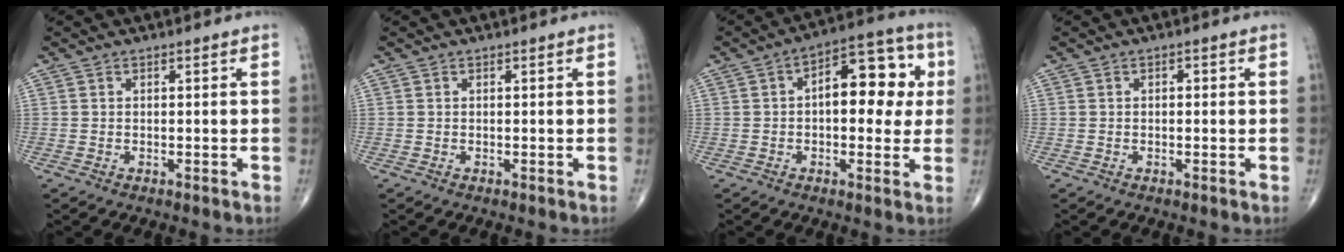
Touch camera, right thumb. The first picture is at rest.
{"total": 0.0}
{"total": 13.7, "force": [1.7, 7.3, 11.5], "torque": [-0.116, 0.027, 0.015]}
{"total": 0.8, "force": [0.1, 0.5, 0.6], "torque": [-0.004, 0.000, -0.002]}